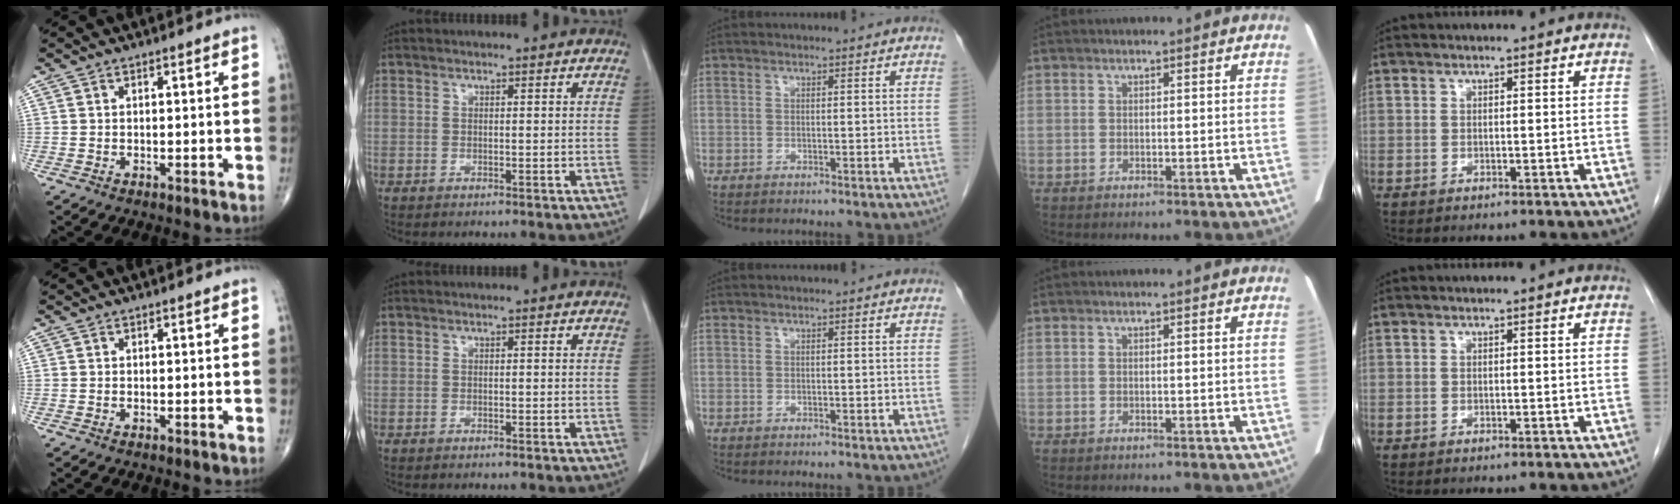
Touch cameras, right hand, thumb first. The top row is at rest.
{}